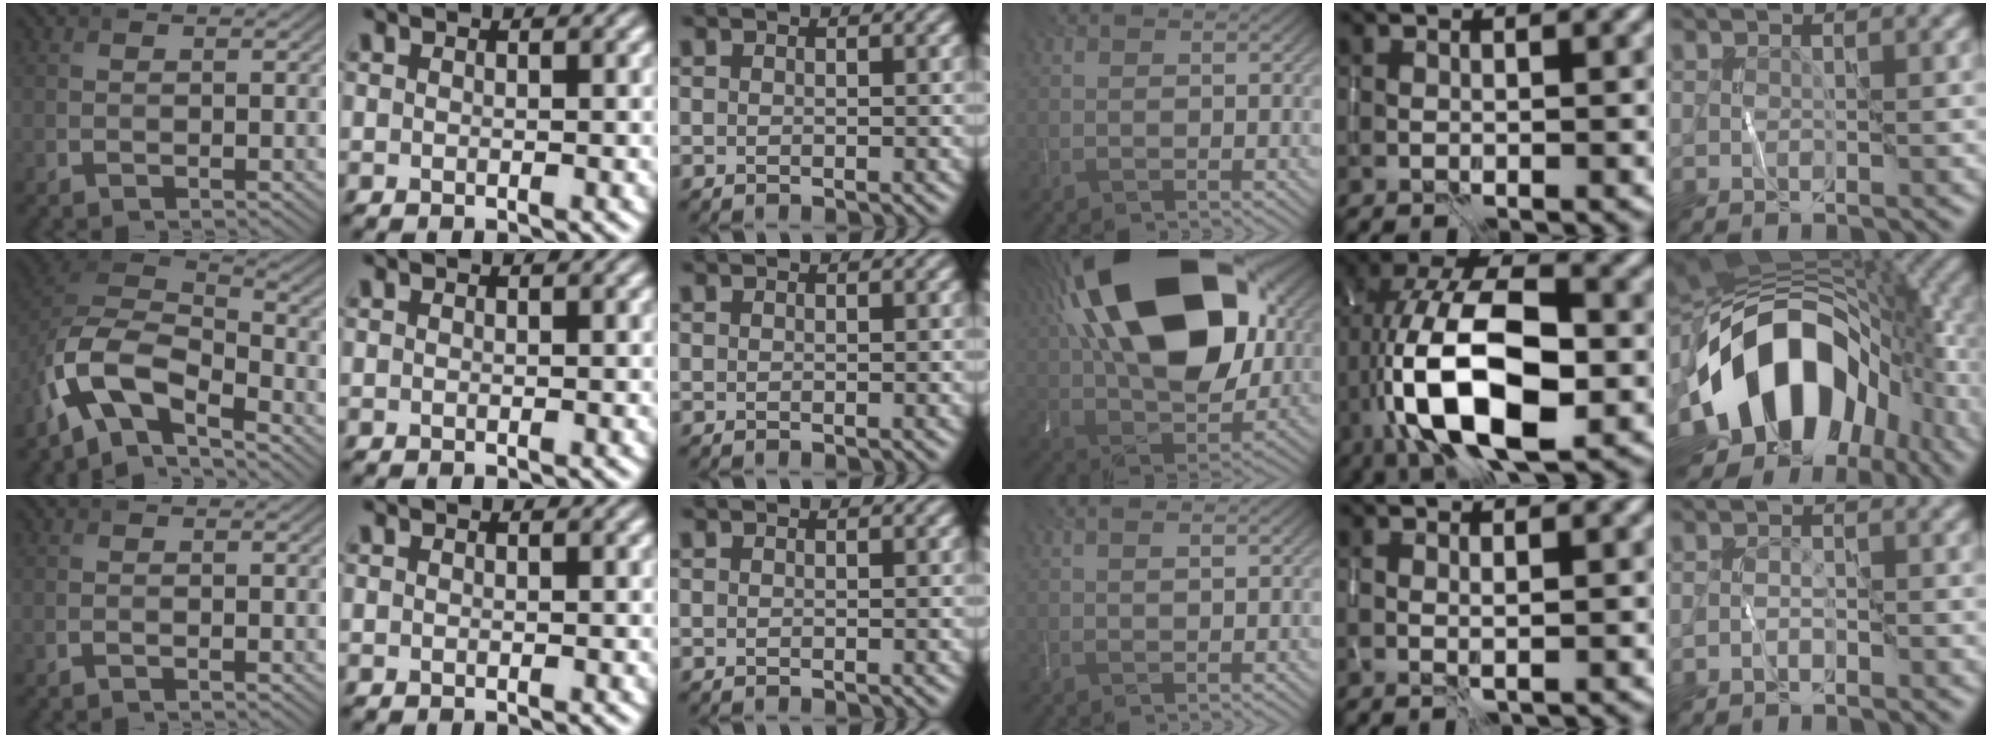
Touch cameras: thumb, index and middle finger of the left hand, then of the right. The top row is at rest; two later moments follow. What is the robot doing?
{"motion": "wipe", "object": "whiteboard"}